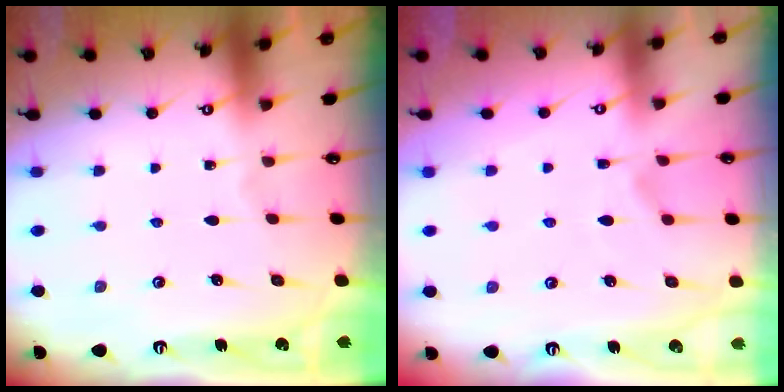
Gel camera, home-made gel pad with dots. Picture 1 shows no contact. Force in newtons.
{"total": 2.4, "press": 2.1, "slide": 1.1}